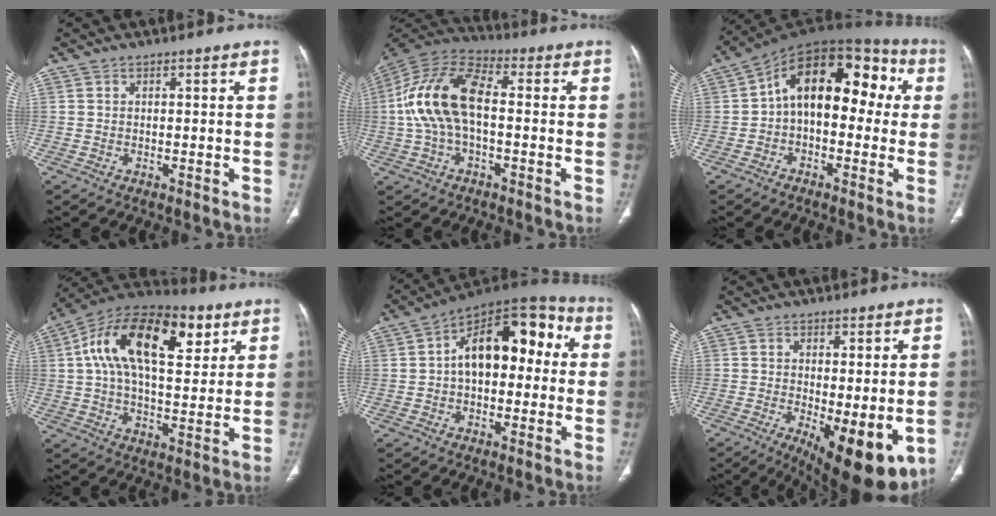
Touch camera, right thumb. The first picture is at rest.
{"total": 15.5, "force": [-0.2, 8.1, 13.2], "torque": [-0.273, 0.038, -0.012]}
{"total": 17.3, "force": [1.8, 10.2, 13.8], "torque": [-0.157, 0.060, 0.014]}
{"total": 21.9, "force": [7.5, 11.0, 17.3], "torque": [-0.278, 0.012, 0.115]}
{"total": 16.7, "force": [1.7, 9.7, 13.4], "torque": [-0.164, 0.053, 0.014]}
{"total": 12.5, "force": [-3.1, 4.4, 11.2], "torque": [-0.156, -0.028, -0.030]}